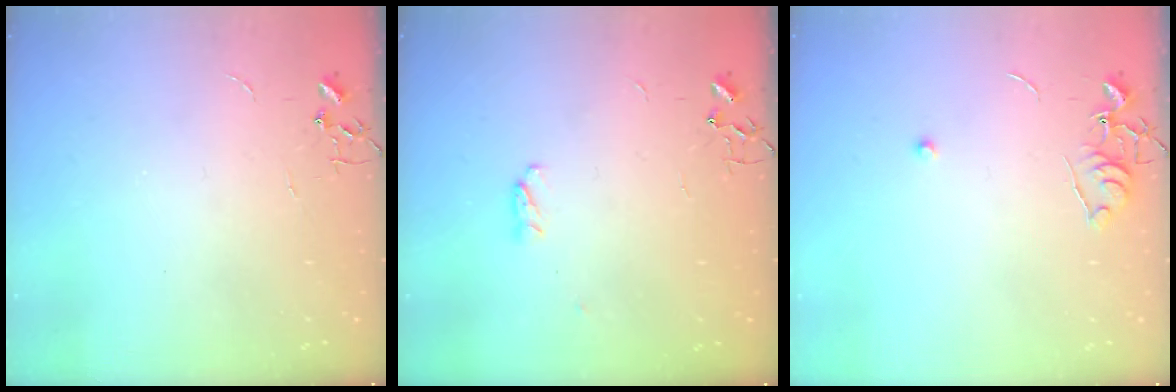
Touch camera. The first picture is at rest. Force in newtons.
{"total": 3.3, "press": 3.1, "slide": 1.1}
{"total": 6.0, "press": 6.0, "slide": 0.7}